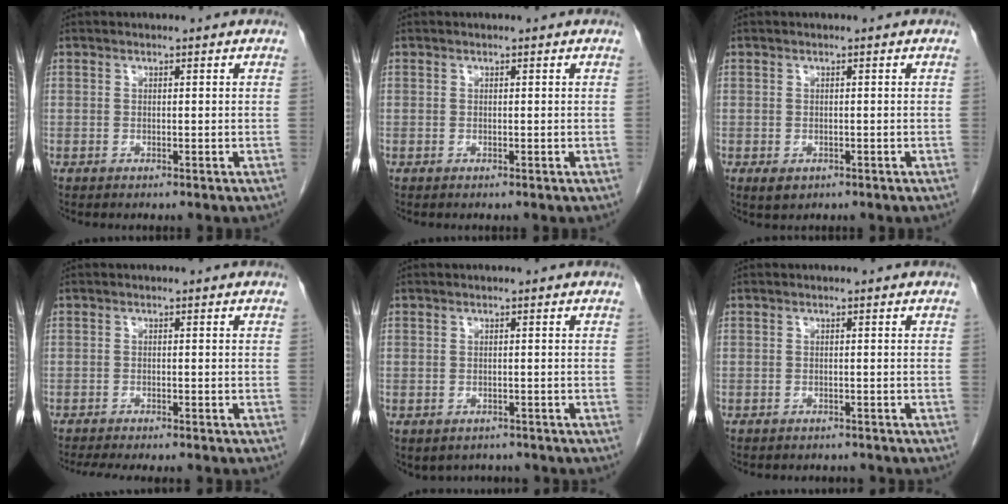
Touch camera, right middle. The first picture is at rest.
{"total": 0.0}
{"total": 1.6, "force": [-0.8, 1.1, 1.0], "torque": [-0.016, -0.001, -0.003]}
{"total": 9.3, "force": [-8.1, 1.5, 4.2], "torque": [-0.056, -0.013, -0.110]}
{"total": 3.8, "force": [-3.1, 2.2, 0.5], "torque": [-0.004, 0.006, -0.038]}
{"total": 3.5, "force": [-3.3, 1.1, 0.5], "torque": [-0.007, -0.001, -0.041]}